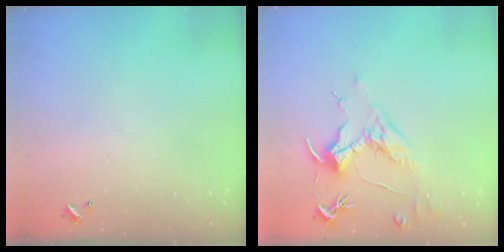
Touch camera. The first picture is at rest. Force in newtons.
{"total": 1.5, "press": 1.3, "slide": 0.8}